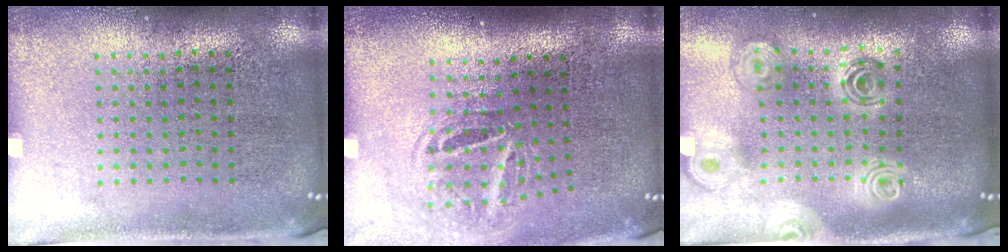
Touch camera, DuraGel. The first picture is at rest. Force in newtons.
{"total": 1.8, "press": 1.2, "slide": 1.3}
{"total": 2.1, "press": 1.7, "slide": 1.2}